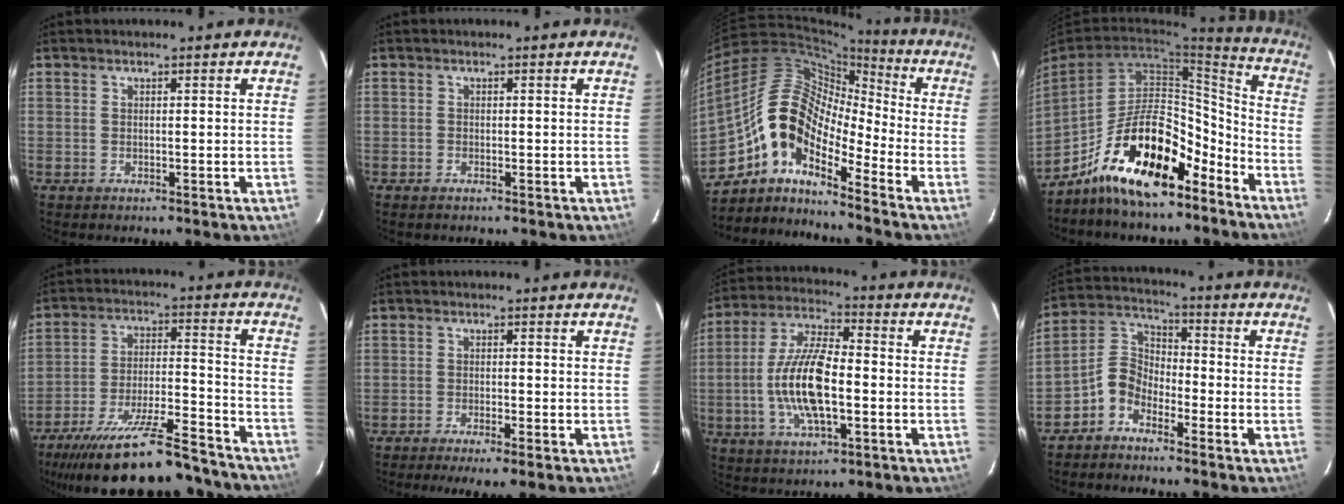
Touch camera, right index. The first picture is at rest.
{"total": 0.7, "force": [-0.6, 0.4, 0.2], "torque": [-0.005, 0.000, -0.013]}
{"total": 13.6, "force": [-7.5, 5.9, 9.6], "torque": [-0.155, 0.017, -0.163]}
{"total": 18.4, "force": [-12.9, 6.7, 11.2], "torque": [-0.189, 0.033, -0.212]}
{"total": 24.7, "force": [-21.4, 4.9, 11.4], "torque": [-0.205, -0.021, -0.310]}
{"total": 4.7, "force": [-3.5, 0.1, 3.1], "torque": [-0.067, -0.013, -0.058]}
{"total": 13.7, "force": [-2.7, 4.9, 12.5], "torque": [-0.257, 0.004, -0.053]}
{"total": 6.4, "force": [-4.4, 3.7, 2.7], "torque": [-0.063, 0.026, -0.101]}